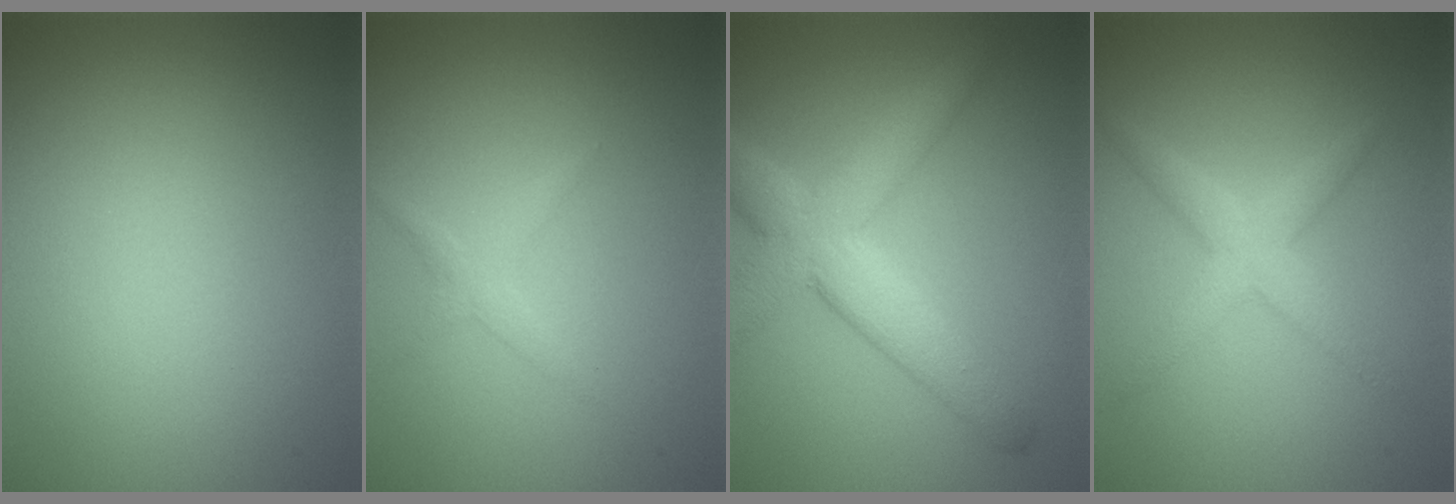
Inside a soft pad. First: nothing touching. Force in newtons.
{"total": 1.3, "press": 1.3, "slide": 0.1}
{"total": 6.2, "press": 6.2, "slide": 0.5}
{"total": 2.8, "press": 2.8, "slide": 0.1}